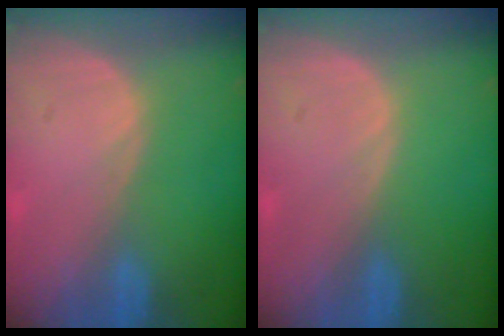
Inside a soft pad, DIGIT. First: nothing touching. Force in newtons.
{"total": 0.0}